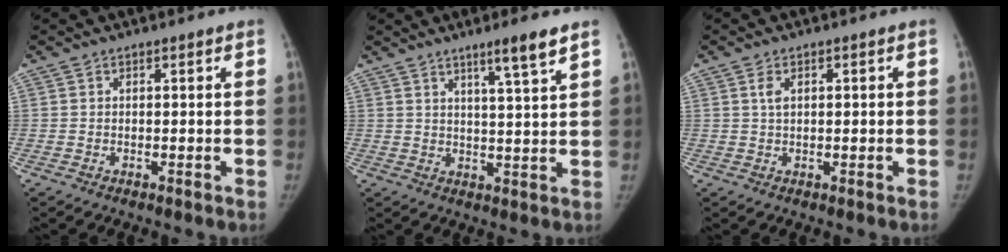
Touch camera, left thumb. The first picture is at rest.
{"total": 6.3, "force": [4.1, -0.4, 4.7], "torque": [-0.073, -0.029, 0.069]}
{"total": 2.1, "force": [0.5, 1.2, 1.6], "torque": [-0.028, 0.009, 0.009]}